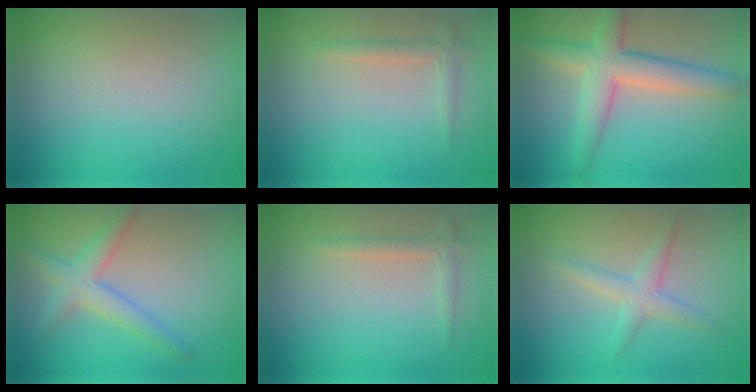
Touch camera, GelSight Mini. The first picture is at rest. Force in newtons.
{"total": 1.4, "press": 1.4, "slide": 0.1}
{"total": 5.1, "press": 5.1, "slide": 0.3}
{"total": 3.2, "press": 3.2, "slide": 0.1}
{"total": 1.4, "press": 1.4, "slide": 0.1}
{"total": 2.1, "press": 2.1, "slide": 0.1}